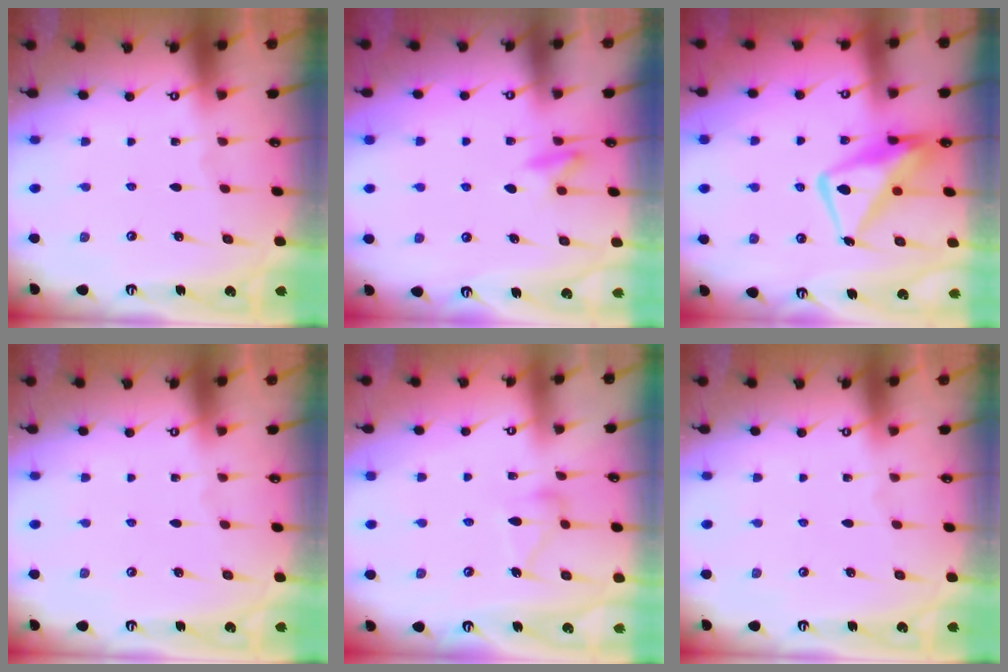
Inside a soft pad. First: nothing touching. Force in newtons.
{"total": 8.3, "press": 8.2, "slide": 1.2}
{"total": 12.9, "press": 12.8, "slide": 1.4}
{"total": 0.0}
{"total": 9.5, "press": 9.4, "slide": 0.5}
{"total": 0.0}